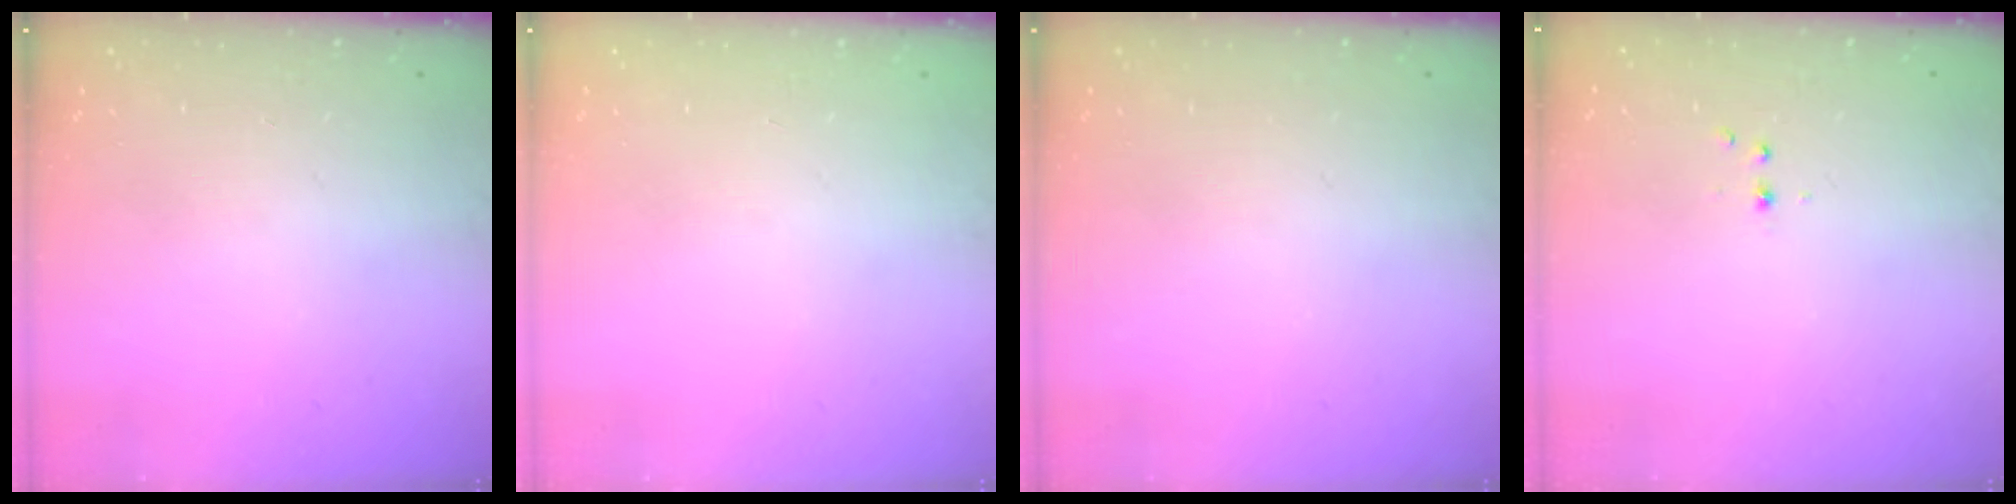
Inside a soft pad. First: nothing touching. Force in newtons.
{"total": 0.0}
{"total": 0.0}
{"total": 2.2, "press": 1.9, "slide": 1.0}